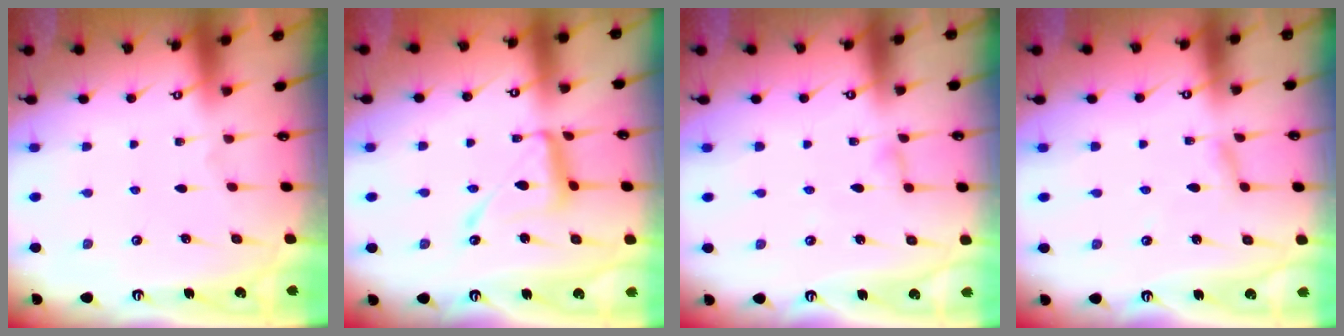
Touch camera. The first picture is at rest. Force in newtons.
{"total": 12.9, "press": 12.8, "slide": 1.0}
{"total": 2.3, "press": 2.3, "slide": 0.2}
{"total": 2.8, "press": 2.8, "slide": 0.3}